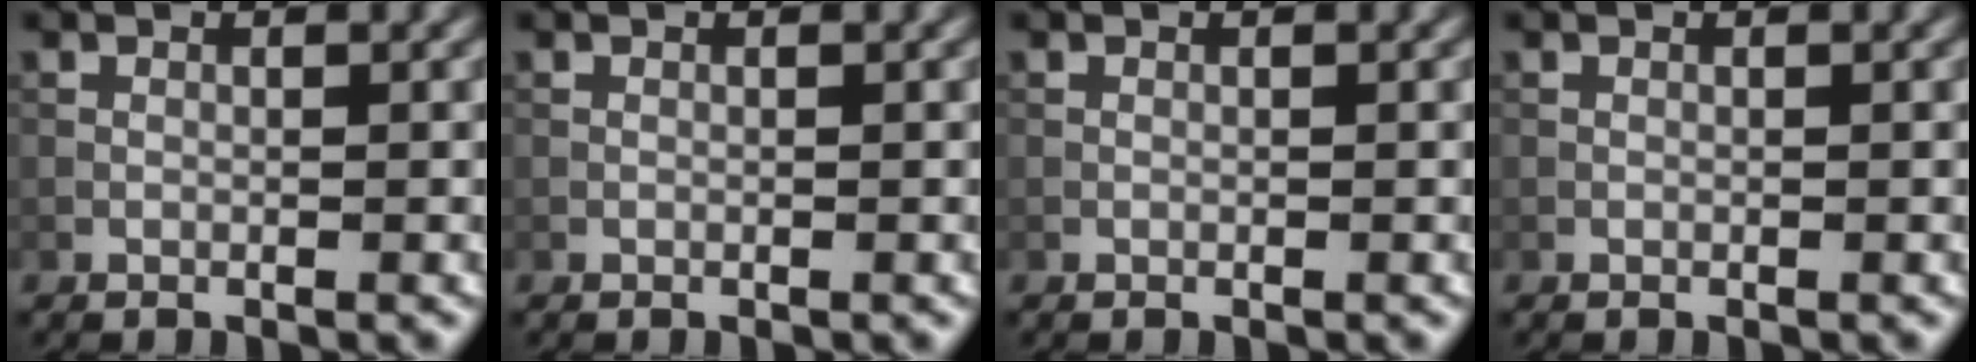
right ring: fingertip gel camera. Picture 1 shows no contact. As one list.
[{"total": 0.0}, {"total": 0.0}, {"total": 0.0}]